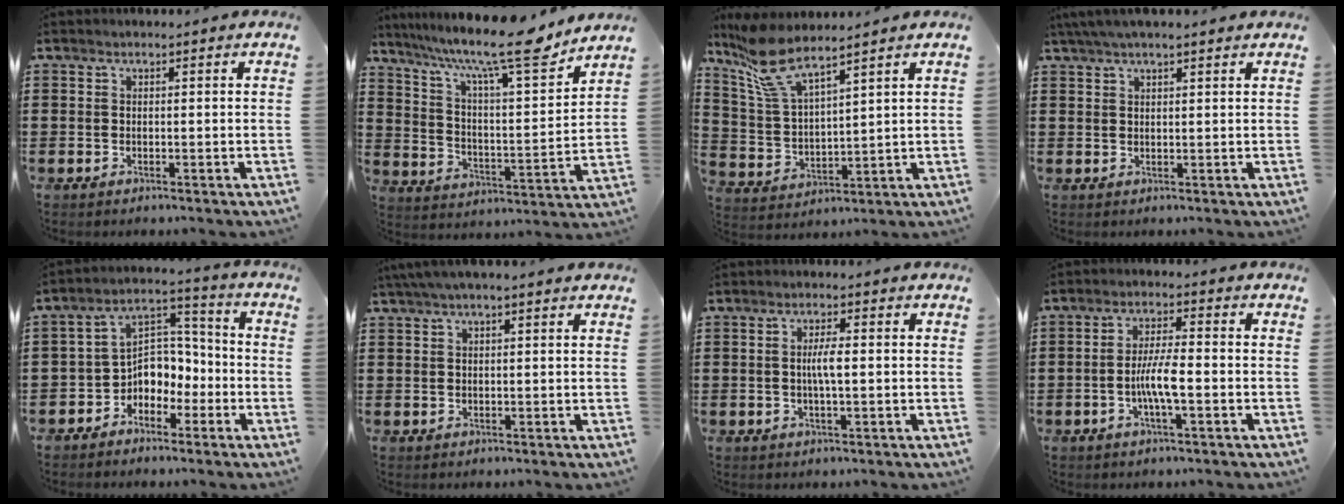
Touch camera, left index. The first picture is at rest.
{"total": 13.5, "force": [10.5, 1.6, 8.3], "torque": [-0.171, -0.064, 0.168]}
{"total": 8.2, "force": [6.7, 1.3, 4.5], "torque": [-0.121, -0.021, 0.119]}
{"total": 2.8, "force": [2.2, 0.4, 1.7], "torque": [-0.038, 0.007, 0.042]}
{"total": 5.5, "force": [-2.4, 4.8, 1.3], "torque": [-0.036, 0.005, -0.050]}
{"total": 2.3, "force": [1.5, 0.2, 1.7], "torque": [-0.035, 0.003, 0.028]}
{"total": 3.3, "force": [-0.1, 0.6, 3.2], "torque": [-0.068, -0.003, -0.005]}
{"total": 5.8, "force": [-1.6, 1.3, 5.4], "torque": [-0.114, 0.002, -0.037]}